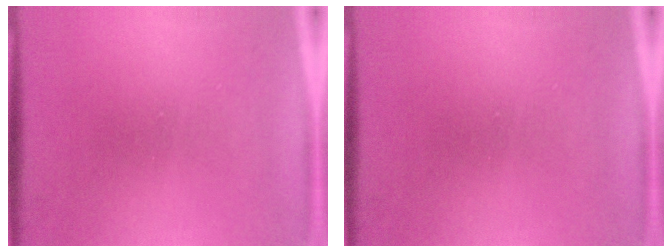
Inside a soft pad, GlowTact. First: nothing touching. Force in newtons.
{"total": 0.0}